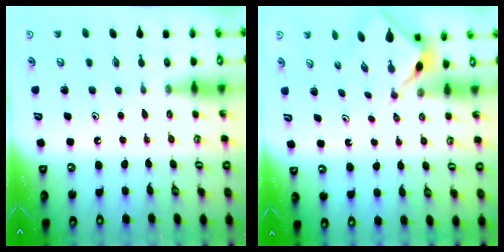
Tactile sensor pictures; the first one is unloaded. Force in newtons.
{"total": 2.6, "press": 2.6, "slide": 0.2}